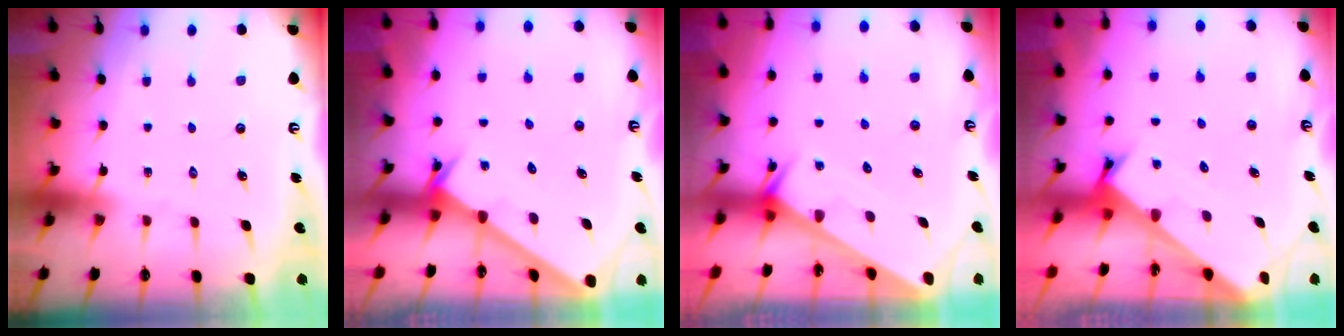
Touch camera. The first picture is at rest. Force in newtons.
{"total": 2.6, "press": 2.6, "slide": 0.1}
{"total": 3.6, "press": 3.6, "slide": 0.4}
{"total": 2.5, "press": 2.5, "slide": 0.2}